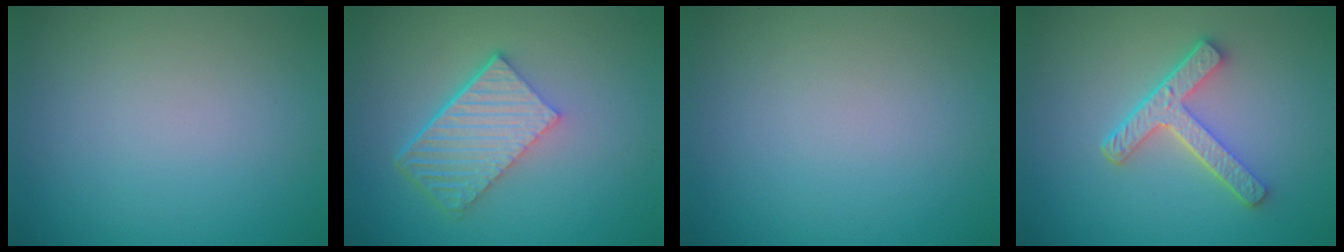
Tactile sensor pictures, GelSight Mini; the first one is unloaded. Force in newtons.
{"total": 5.7, "press": 3.9, "slide": 4.2}
{"total": 0.0}
{"total": 4.2, "press": 3.3, "slide": 2.5}